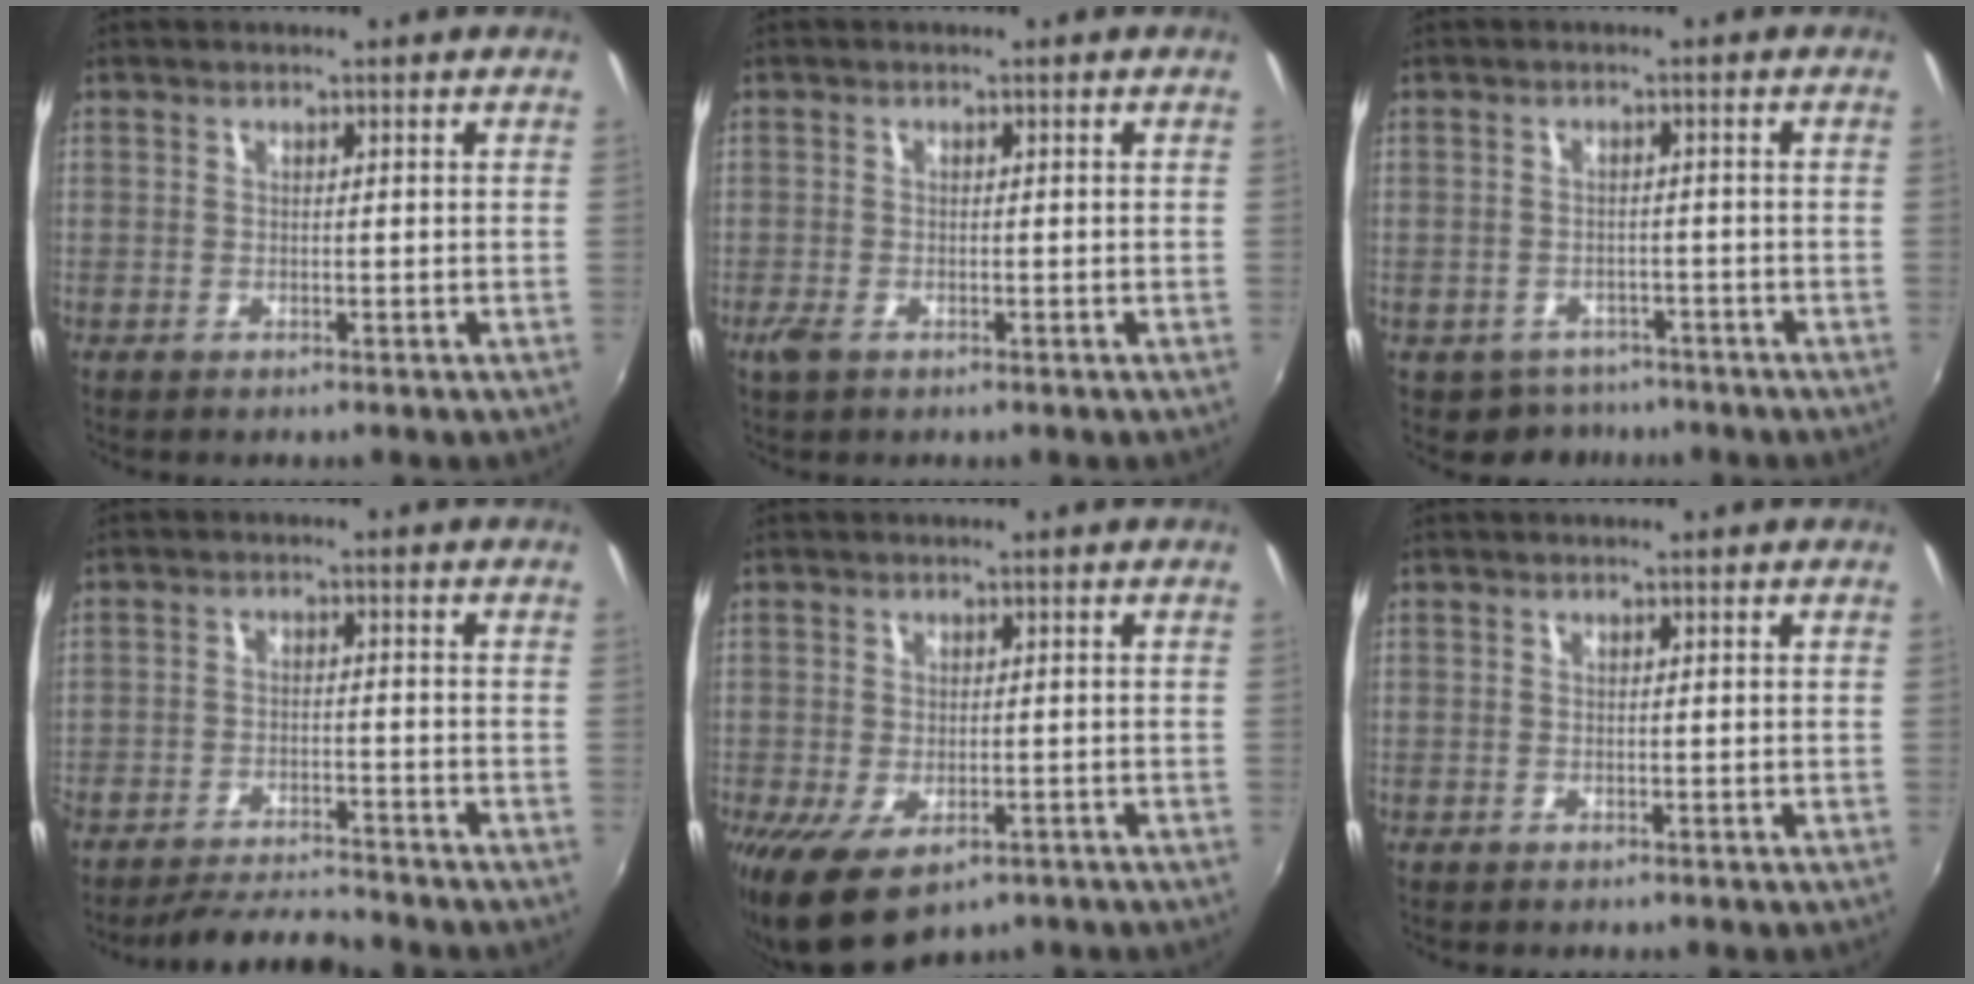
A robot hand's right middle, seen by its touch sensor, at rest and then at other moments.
{"total": 2.3, "force": [-1.4, 1.1, 1.4], "torque": [-0.031, -0.007, -0.027]}
{"total": 5.1, "force": [-3.9, 3.3, 0.6], "torque": [-0.023, 0.001, -0.054]}
{"total": 8.7, "force": [-8.3, 0.8, 2.5], "torque": [-0.069, 0.000, -0.133]}
{"total": 8.3, "force": [-4.1, 4.5, 5.7], "torque": [-0.111, -0.038, -0.060]}
{"total": 0.0}